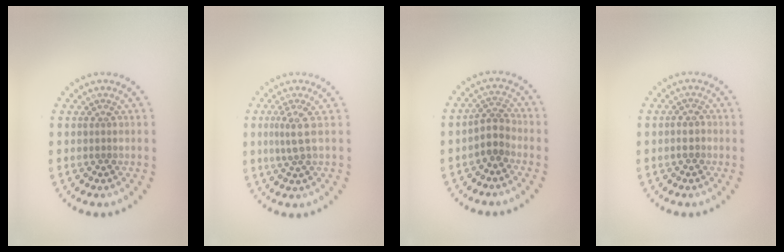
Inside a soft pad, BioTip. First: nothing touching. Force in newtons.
{"total": 1.9, "press": 1.4, "slide": 1.2}
{"total": 2.3, "press": 1.8, "slide": 1.3}
{"total": 1.2, "press": 1.1, "slide": 0.5}